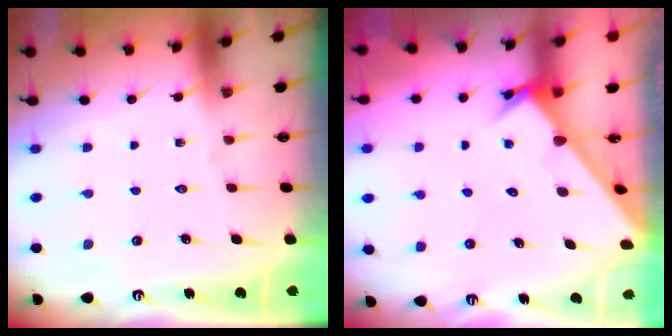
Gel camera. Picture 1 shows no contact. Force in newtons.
{"total": 2.9, "press": 2.9, "slide": 0.1}